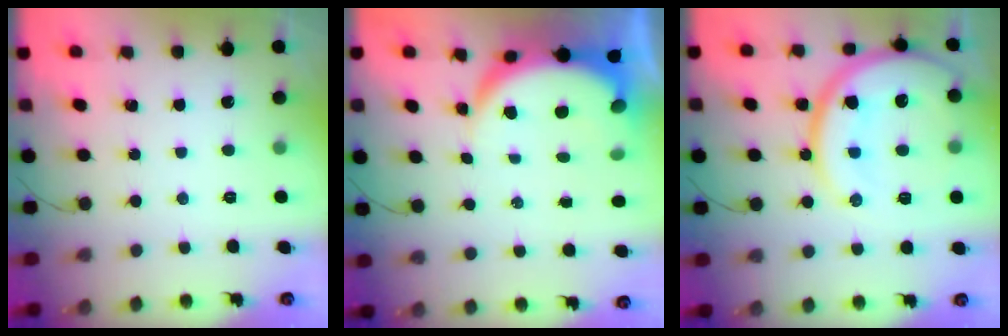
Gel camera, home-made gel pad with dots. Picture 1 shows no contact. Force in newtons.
{"total": 8.9, "press": 8.9, "slide": 1.0}
{"total": 20.5, "press": 20.4, "slide": 2.1}